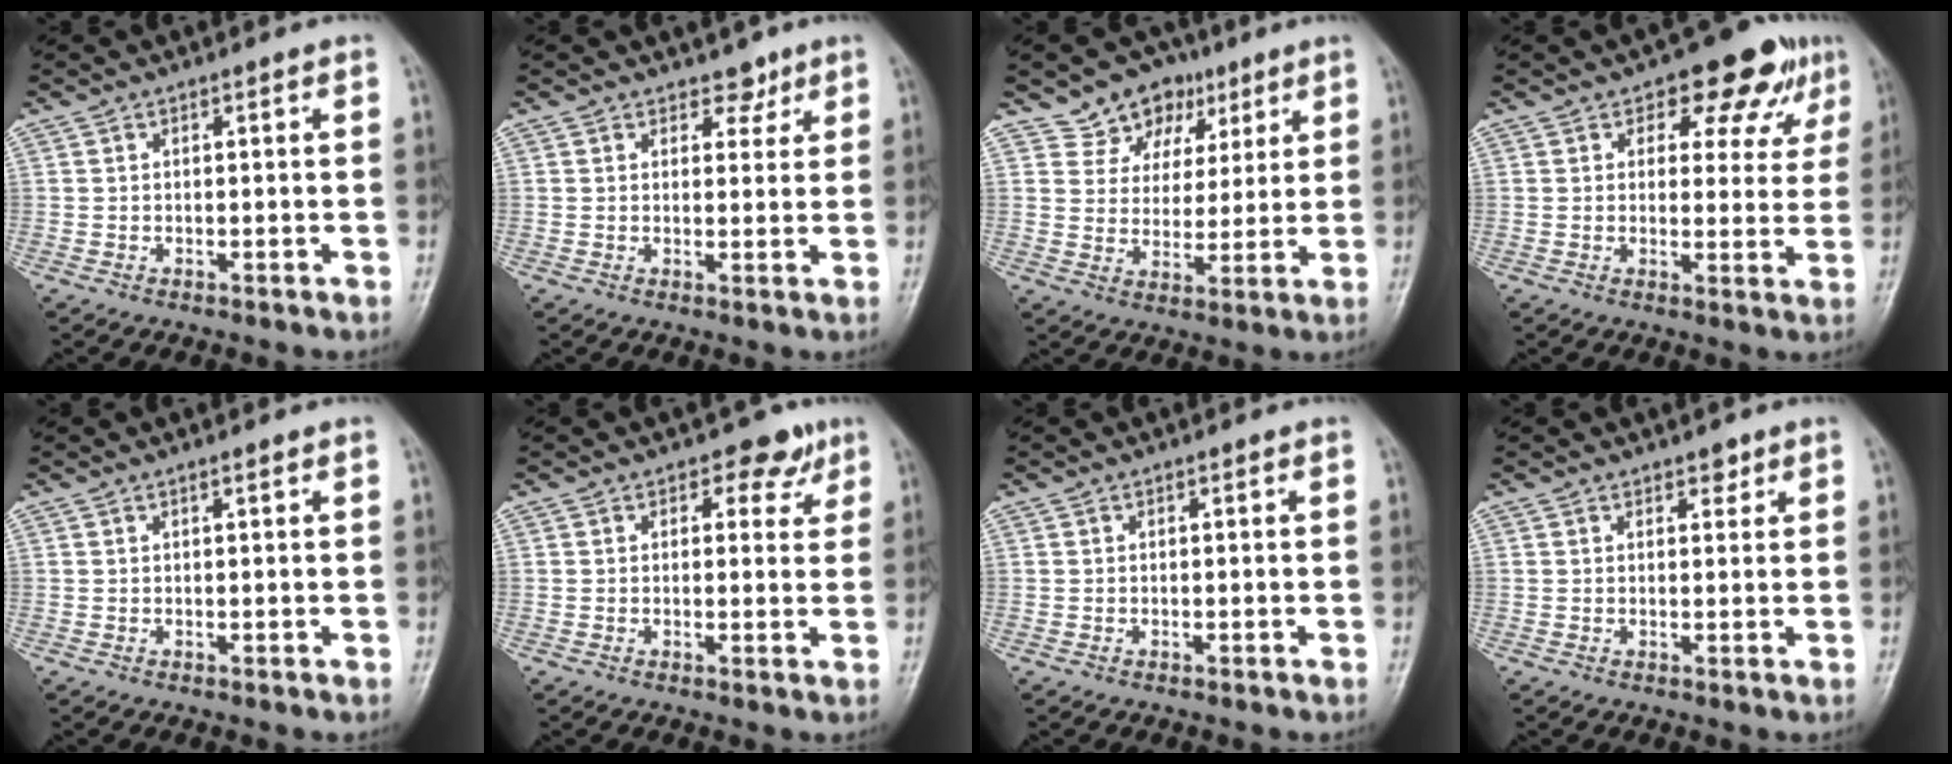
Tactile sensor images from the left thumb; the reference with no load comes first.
{"total": 2.9, "force": [2.1, 1.8, 0.7], "torque": [0.013, -0.011, 0.027]}
{"total": 9.8, "force": [6.2, 7.1, 2.6], "torque": [0.000, -0.027, 0.105]}
{"total": 10.0, "force": [5.5, 5.7, 6.1], "torque": [-0.025, -0.017, 0.063]}
{"total": 0.6, "force": [0.4, 0.0, 0.4], "torque": [-0.008, -0.001, 0.007]}
{"total": 4.4, "force": [2.5, 2.9, 2.2], "torque": [0.004, -0.007, 0.027]}
{"total": 0.0}
{"total": 1.8, "force": [1.3, 1.0, 0.8], "torque": [0.003, -0.006, 0.016]}